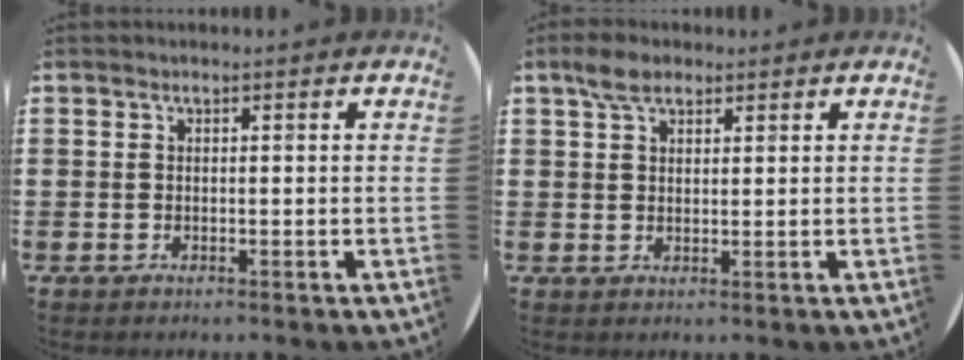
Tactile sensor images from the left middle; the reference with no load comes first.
{"total": 3.7, "force": [2.7, 1.9, 1.7], "torque": [-0.029, 0.007, 0.048]}